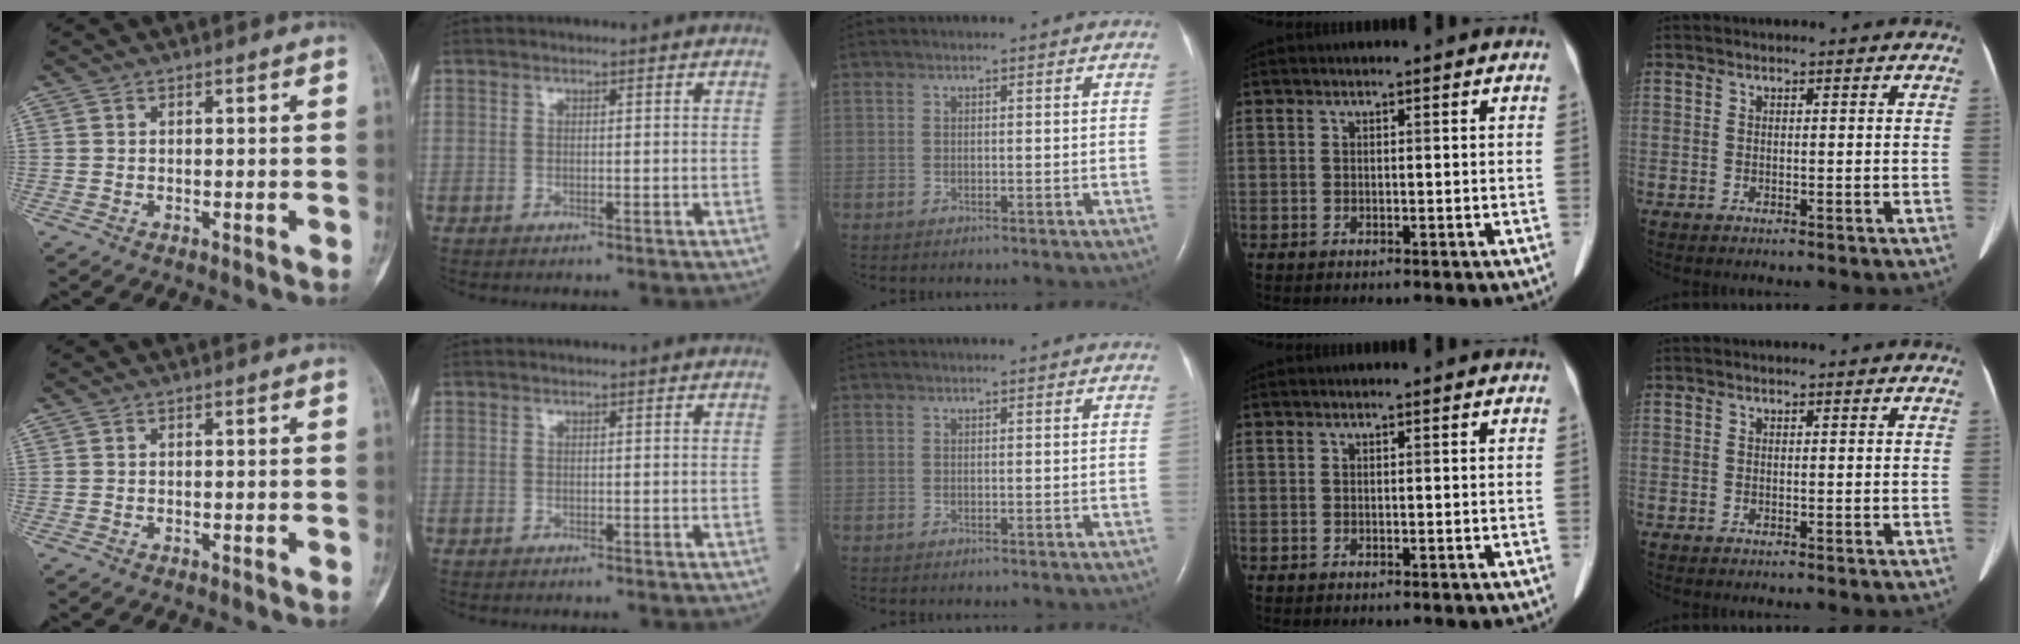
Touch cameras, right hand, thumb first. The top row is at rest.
{}